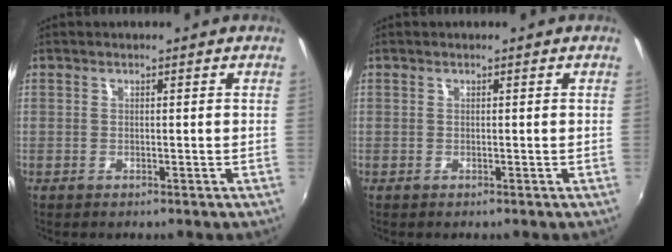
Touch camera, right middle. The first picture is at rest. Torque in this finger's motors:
{"motor_torque": [0.33, -0.28, 0.05, 0.01]}